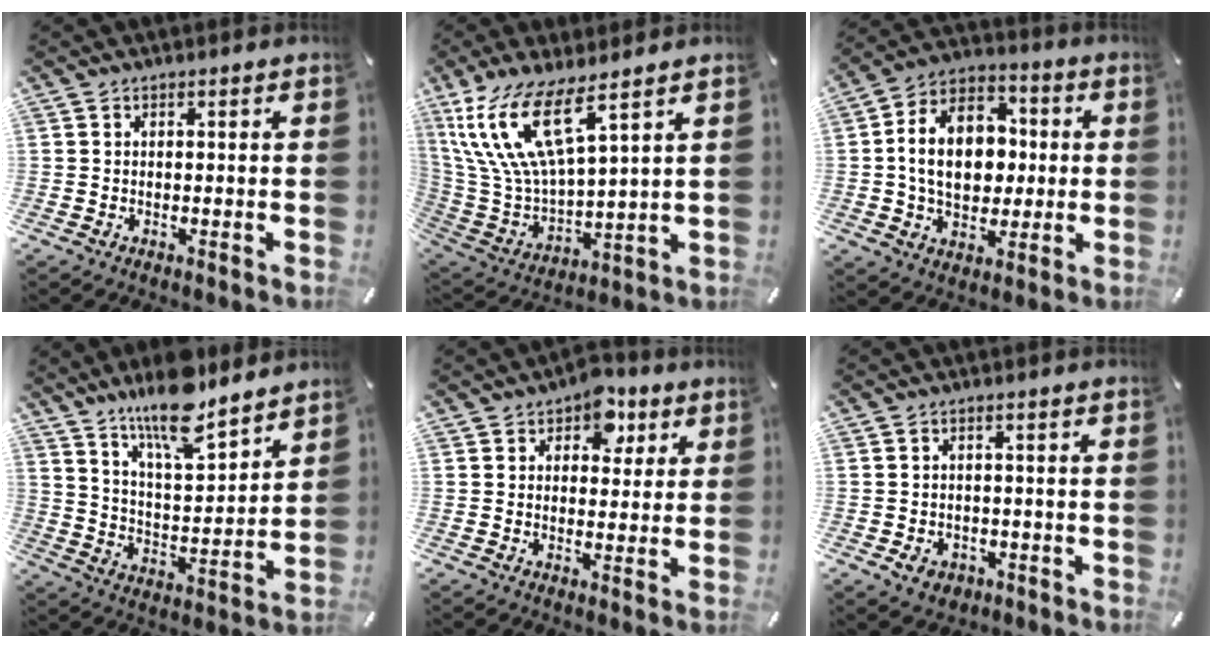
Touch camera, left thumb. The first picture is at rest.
{"total": 17.2, "force": [10.7, 6.0, 12.1], "torque": [-0.286, -0.050, 0.188]}
{"total": 14.6, "force": [-0.1, 11.2, 9.4], "torque": [-0.189, 0.017, -0.003]}
{"total": 13.8, "force": [12.0, 3.7, 6.0], "torque": [-0.109, -0.085, 0.212]}
{"total": 7.5, "force": [3.7, 5.3, 3.8], "torque": [-0.026, -0.013, 0.056]}
{"total": 3.7, "force": [-1.5, 2.9, 1.7], "torque": [-0.026, 0.002, -0.028]}